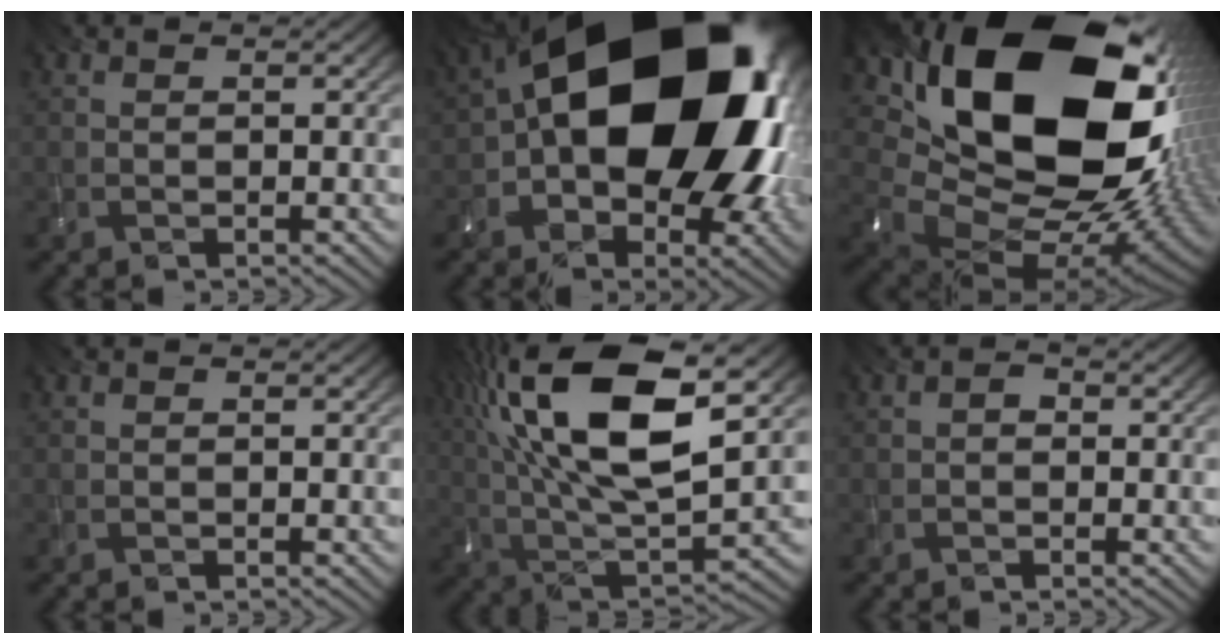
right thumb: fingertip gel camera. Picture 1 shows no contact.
{"total": 21.4, "force": [1.6, 13.5, 16.5], "torque": [-0.278, -0.030, 0.053]}
{"total": 23.0, "force": [6.4, 15.6, 15.6], "torque": [-0.343, -0.031, 0.149]}
{"total": 0.0}
{"total": 18.3, "force": [6.7, 6.9, 15.5], "torque": [-0.331, 0.034, 0.119]}
{"total": 1.2, "force": [-0.8, 0.8, 0.4], "torque": [0.005, 0.001, -0.019]}